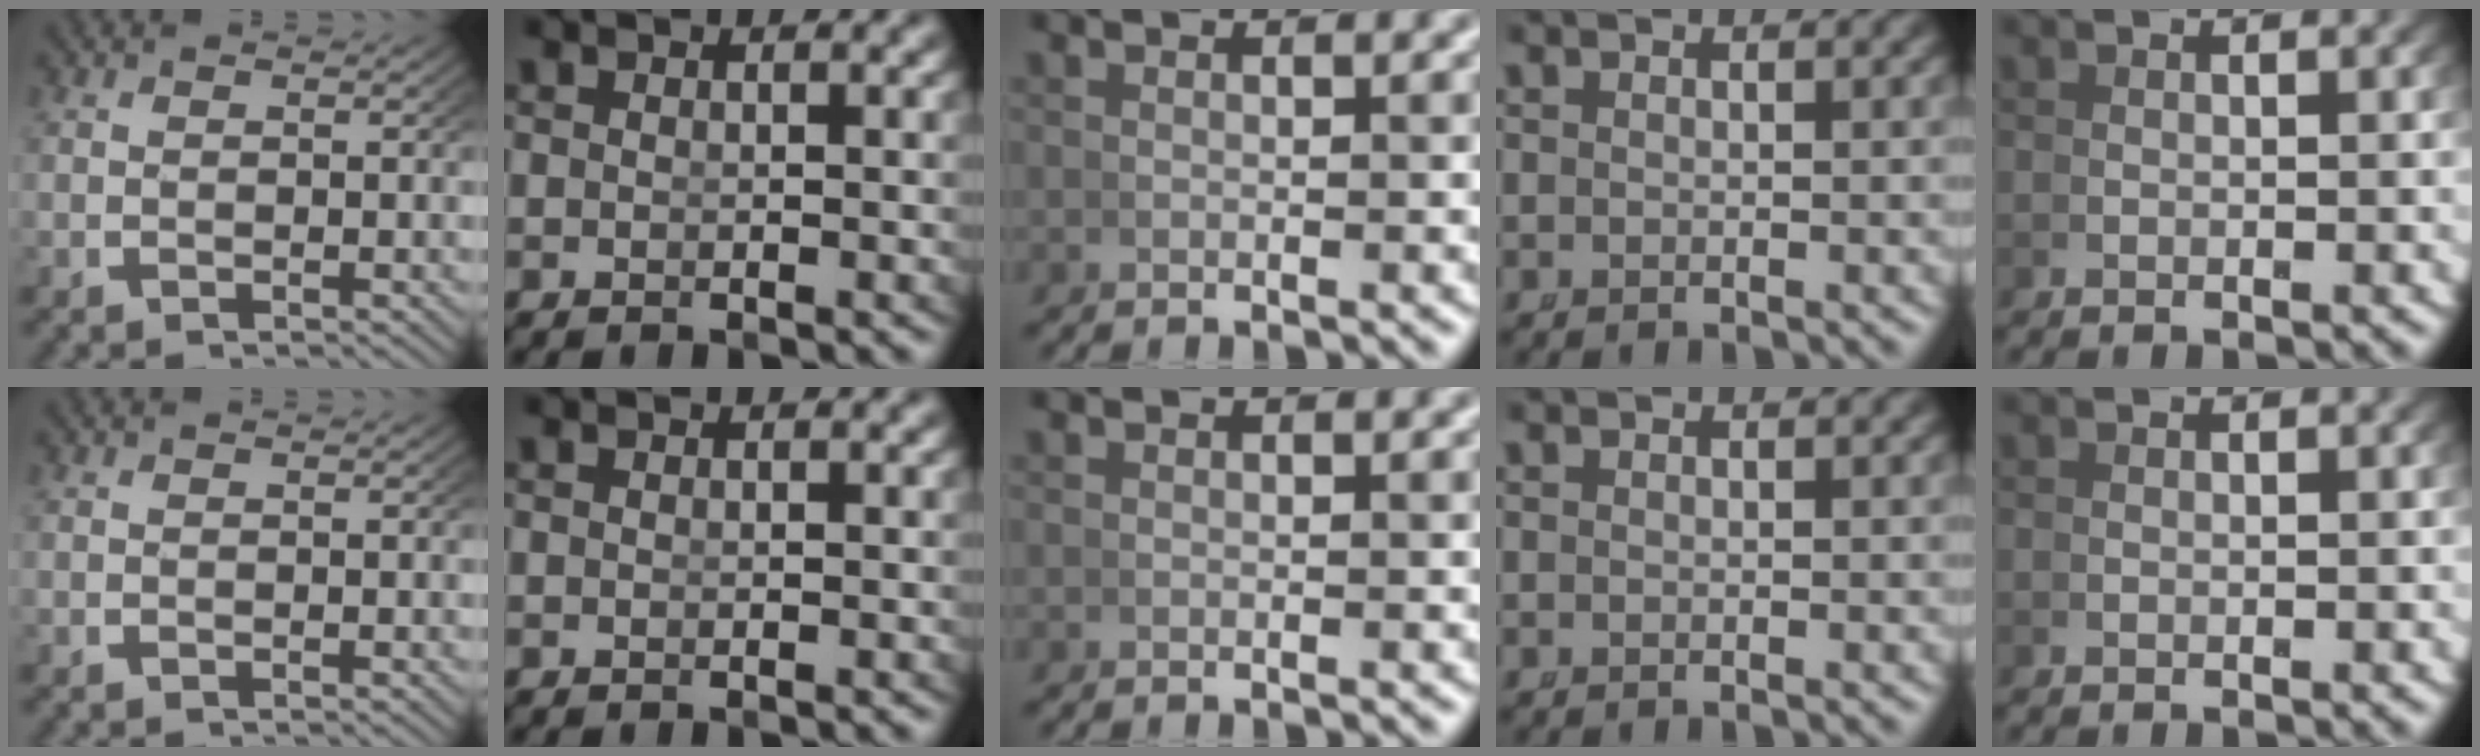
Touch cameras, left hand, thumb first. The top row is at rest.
{}